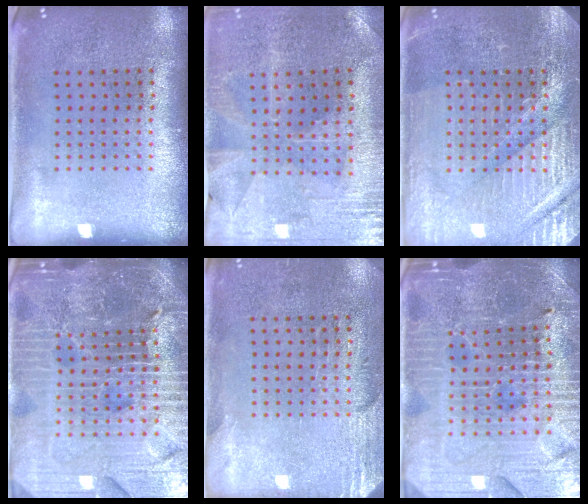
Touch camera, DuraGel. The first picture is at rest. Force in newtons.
{"total": 0.9, "press": 0.8, "slide": 0.3}
{"total": 4.2, "press": 4.1, "slide": 1.2}
{"total": 6.6, "press": 5.8, "slide": 3.2}
{"total": 2.8, "press": 2.4, "slide": 1.3}
{"total": 4.5, "press": 4.3, "slide": 1.3}